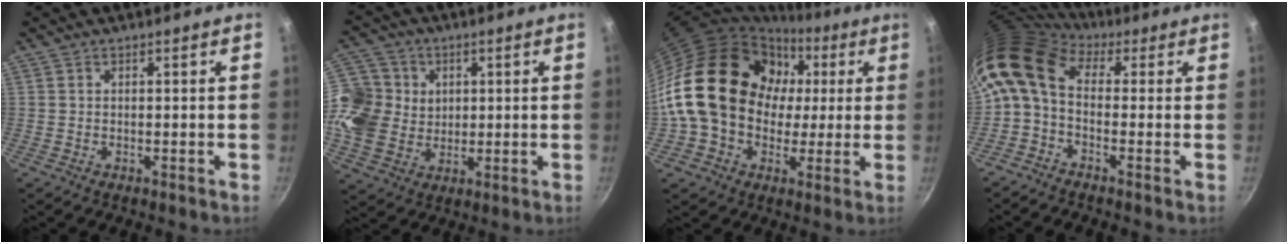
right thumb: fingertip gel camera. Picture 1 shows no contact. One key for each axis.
{"total": 15.0, "fx": 3.5, "fy": 13.1, "fz": 6.5, "tx": -0.122, "ty": -0.003, "tz": 0.067}
{"total": 23.9, "fx": 3.5, "fy": 18.9, "fz": 14.2, "tx": -0.235, "ty": 0.034, "tz": 0.064}
{"total": 10.9, "fx": 0.7, "fy": 7.1, "fz": 8.1, "tx": -0.162, "ty": 0.030, "tz": -0.009}